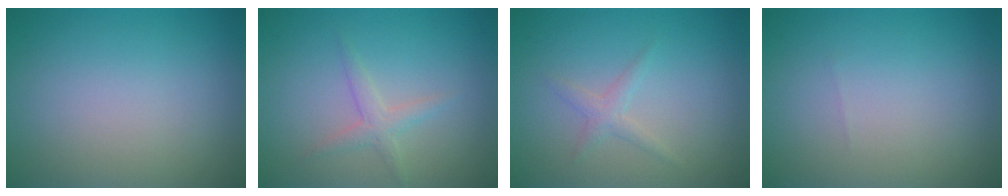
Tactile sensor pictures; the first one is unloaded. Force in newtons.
{"total": 1.6, "press": 1.6, "slide": 0.1}
{"total": 1.3, "press": 1.3, "slide": 0.0}
{"total": 0.0}